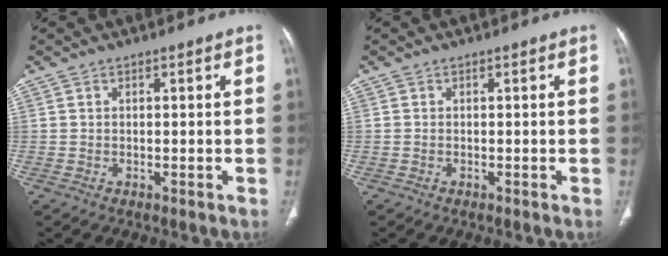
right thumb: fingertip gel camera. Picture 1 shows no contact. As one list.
[{"total": 0.0}]